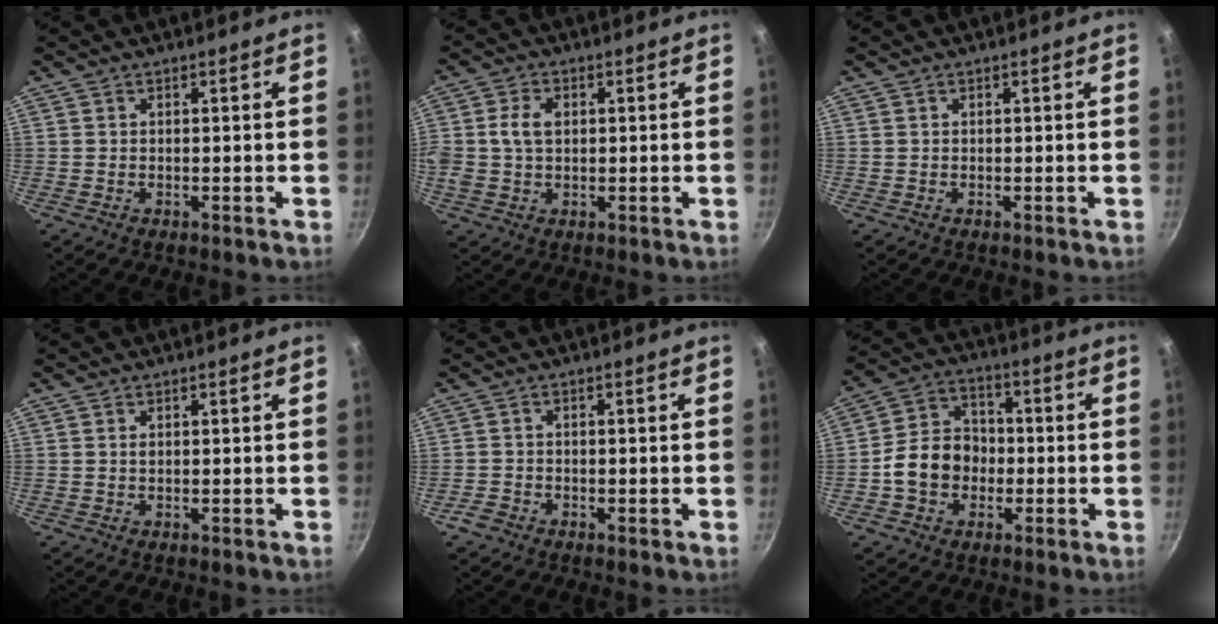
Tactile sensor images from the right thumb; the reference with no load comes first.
{"total": 5.6, "force": [0.7, 4.0, 3.9], "torque": [-0.067, 0.008, 0.007]}
{"total": 0.0}
{"total": 0.6, "force": [0.2, 0.4, 0.4], "torque": [-0.008, 0.001, 0.003]}
{"total": 2.1, "force": [-1.5, 1.2, 0.8], "torque": [-0.021, 0.011, -0.030]}
{"total": 11.1, "force": [-2.1, 9.0, 6.0], "torque": [-0.074, 0.033, -0.049]}